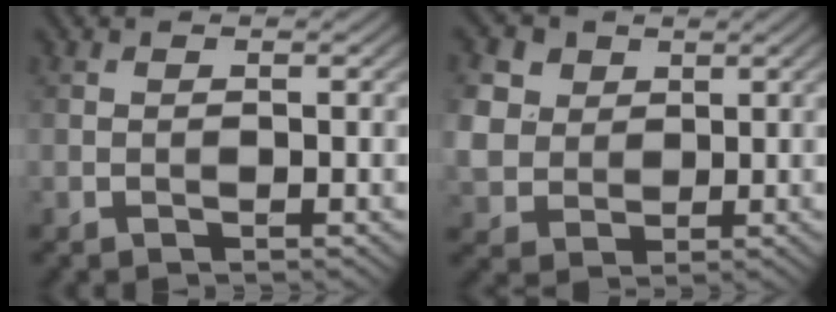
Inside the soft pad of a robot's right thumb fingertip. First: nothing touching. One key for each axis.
{"total": 6.4, "fx": 2.2, "fy": 5.3, "fz": 2.7, "tx": -0.110, "ty": 0.008, "tz": 0.037}